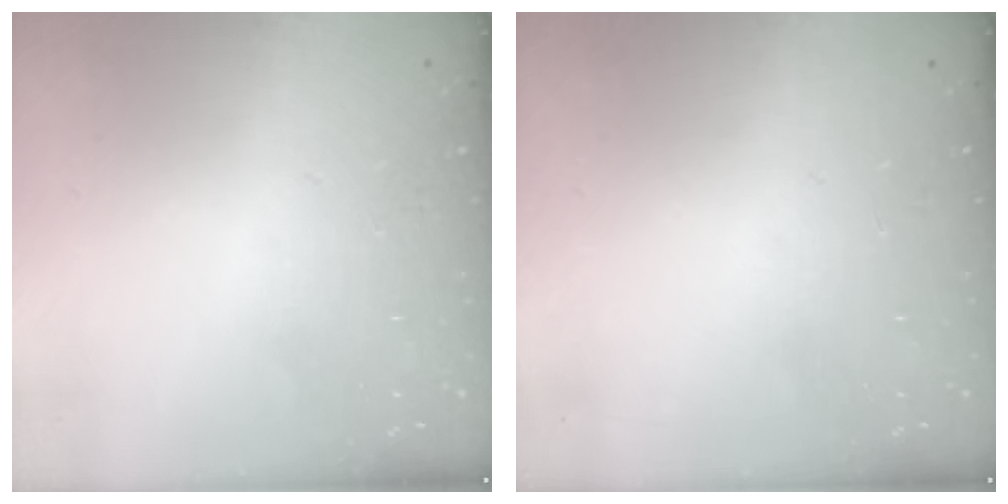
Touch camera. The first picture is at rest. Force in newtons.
{"total": 0.0}